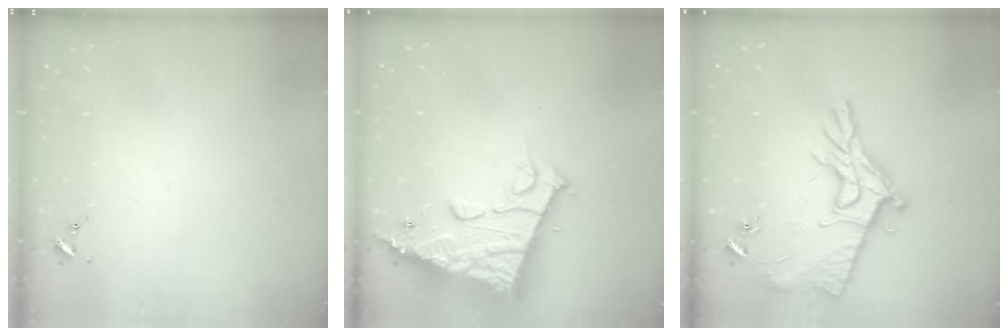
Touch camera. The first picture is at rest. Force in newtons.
{"total": 16.0, "press": 15.9, "slide": 1.8}
{"total": 15.3, "press": 15.3, "slide": 0.6}